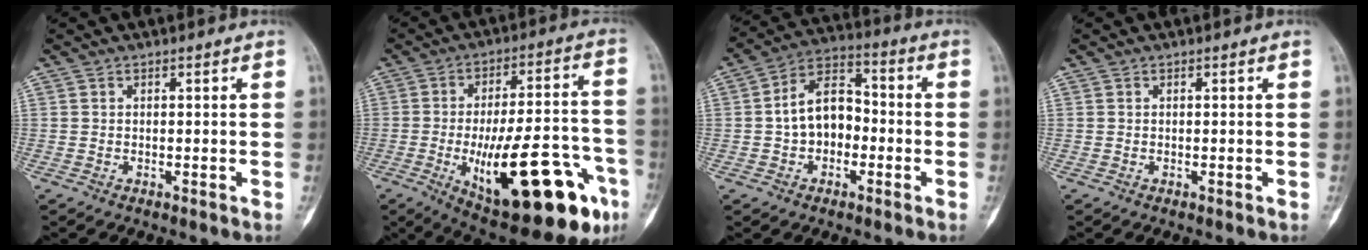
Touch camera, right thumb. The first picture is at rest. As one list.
[{"total": 27.4, "force": [-10.3, 9.5, 23.5], "torque": [-0.298, 0.033, -0.130]}, {"total": 10.8, "force": [-1.3, 7.5, 7.6], "torque": [-0.101, 0.041, -0.037]}, {"total": 0.0}]